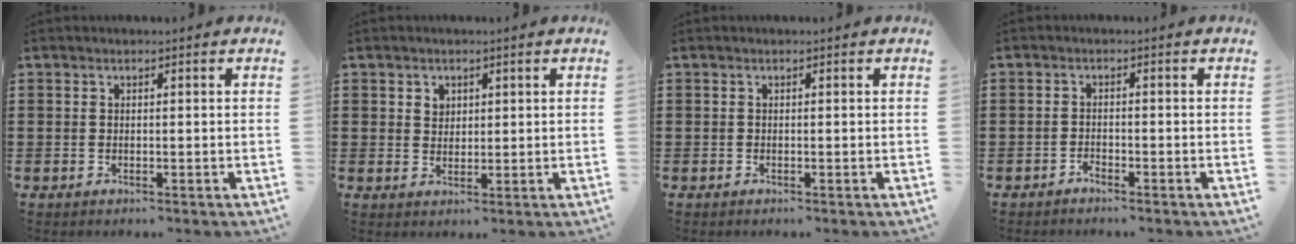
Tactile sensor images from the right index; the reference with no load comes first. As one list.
[{"total": 1.9, "force": [1.1, 1.5, 0.3], "torque": [-0.012, 0.007, 0.021]}, {"total": 0.0}, {"total": 1.1, "force": [-1.1, 0.2, 0.3], "torque": [-0.011, 0.000, -0.021]}]